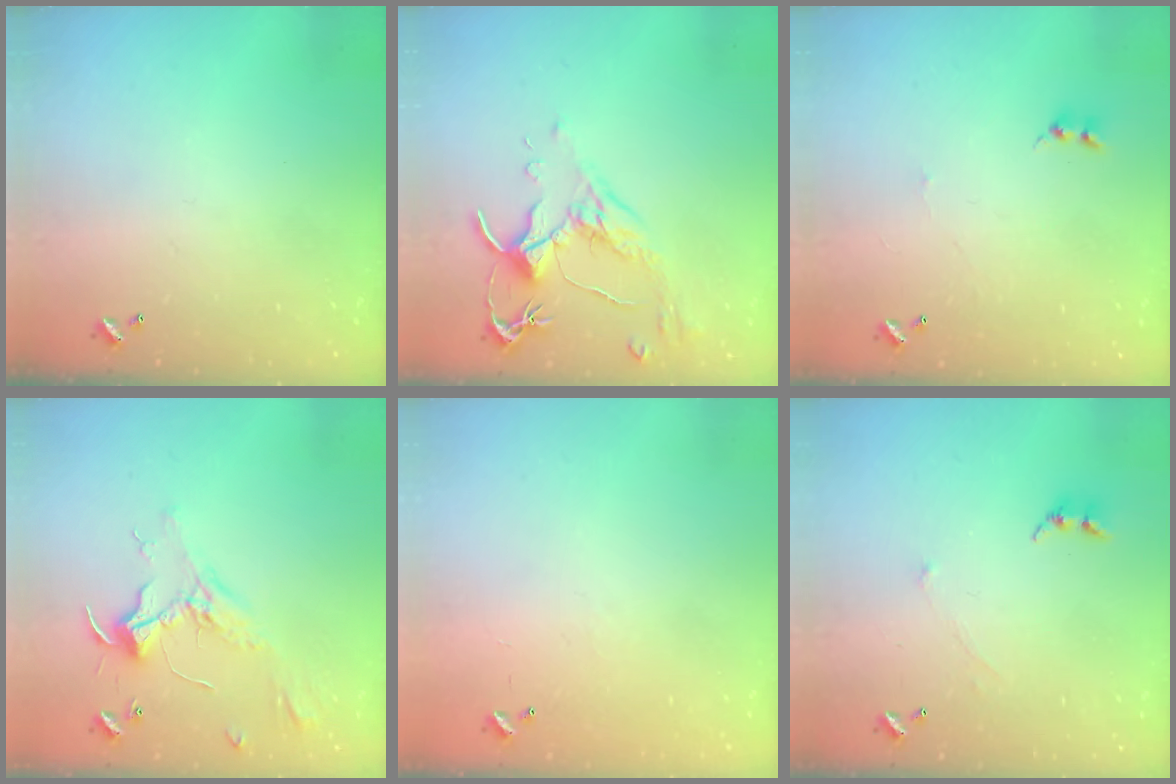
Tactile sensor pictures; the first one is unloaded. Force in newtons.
{"total": 1.4, "press": 1.3, "slide": 0.6}
{"total": 0.0}
{"total": 2.5, "press": 2.3, "slide": 0.8}
{"total": 8.4, "press": 8.4, "slide": 0.6}
{"total": 0.7, "press": 0.6, "slide": 0.4}